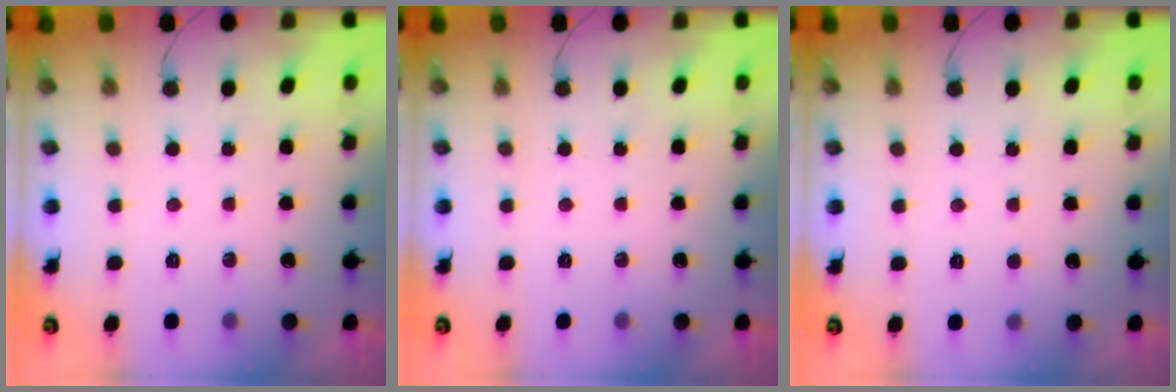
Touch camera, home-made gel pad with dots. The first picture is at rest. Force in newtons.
{"total": 0.0}
{"total": 2.2, "press": 2.2, "slide": 0.2}